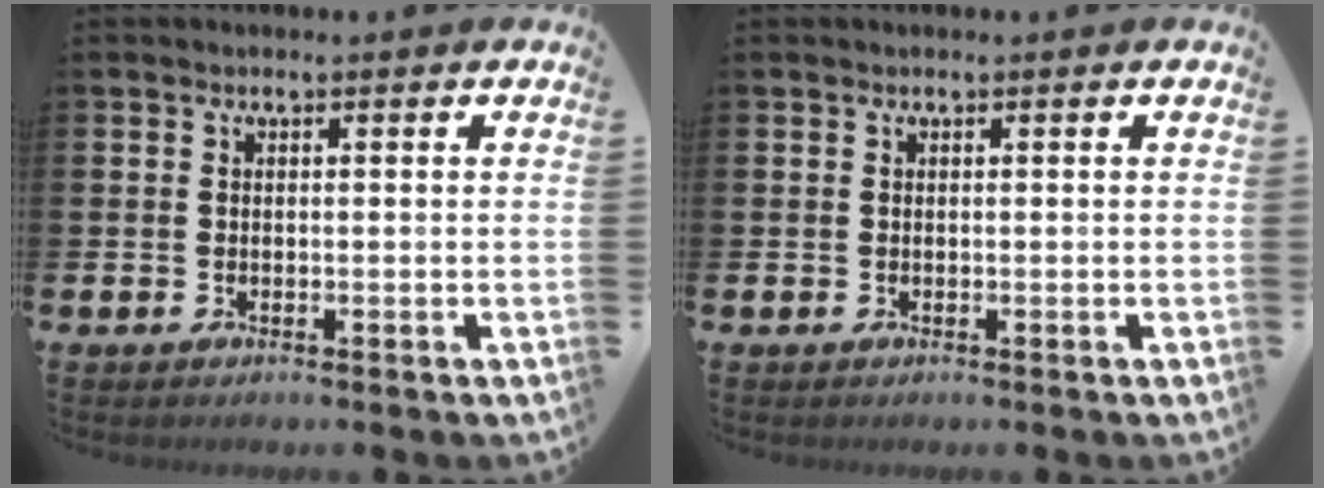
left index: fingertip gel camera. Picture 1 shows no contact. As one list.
[{"total": 0.0}]